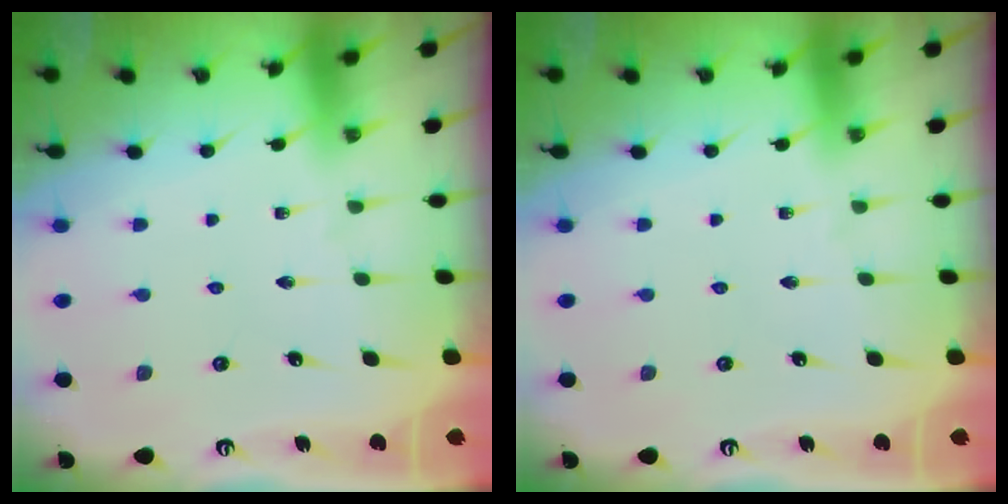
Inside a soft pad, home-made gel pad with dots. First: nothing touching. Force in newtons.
{"total": 0.0}